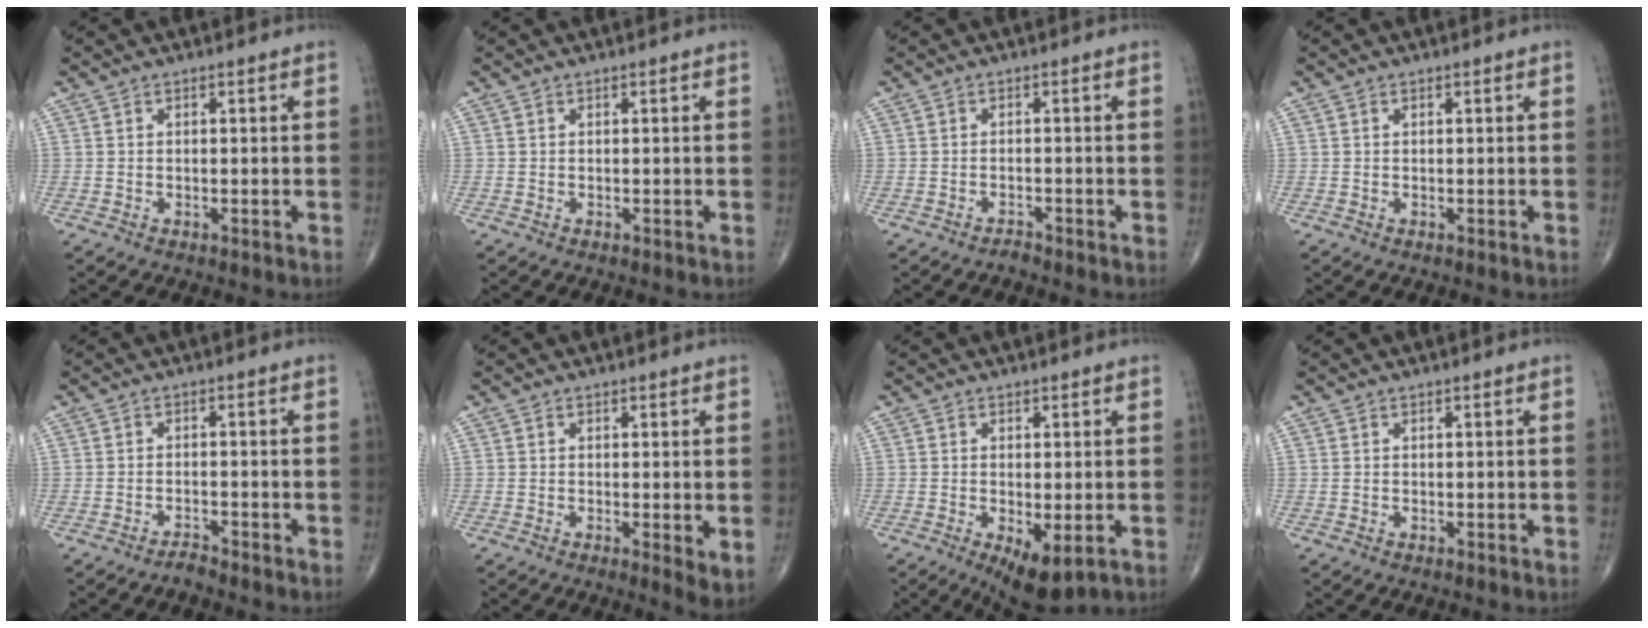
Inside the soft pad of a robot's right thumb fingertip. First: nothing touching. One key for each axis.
{"total": 0.0}
{"total": 1.1, "fx": -1.1, "fy": 0.2, "fz": 0.1, "tx": -0.006, "ty": 0.005, "tz": -0.020}
{"total": 0.0}
{"total": 1.7, "fx": -1.6, "fy": 0.2, "fz": 0.3, "tx": -0.009, "ty": 0.006, "tz": -0.030}
{"total": 3.5, "fx": -0.3, "fy": 1.0, "fz": 3.3, "tx": -0.053, "ty": -0.014, "tz": -0.008}
{"total": 7.1, "fx": -2.3, "fy": 2.8, "fz": 6.1, "tx": -0.096, "ty": -0.016, "tz": -0.027}
{"total": 0.0}